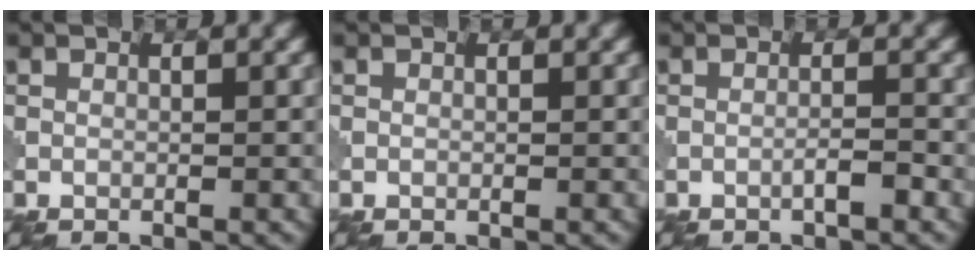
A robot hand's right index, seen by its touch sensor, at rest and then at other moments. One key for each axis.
{"total": 0.0}
{"total": 1.5, "fx": -0.8, "fy": 0.1, "fz": 1.3, "tx": -0.020, "ty": 0.005, "tz": -0.017}